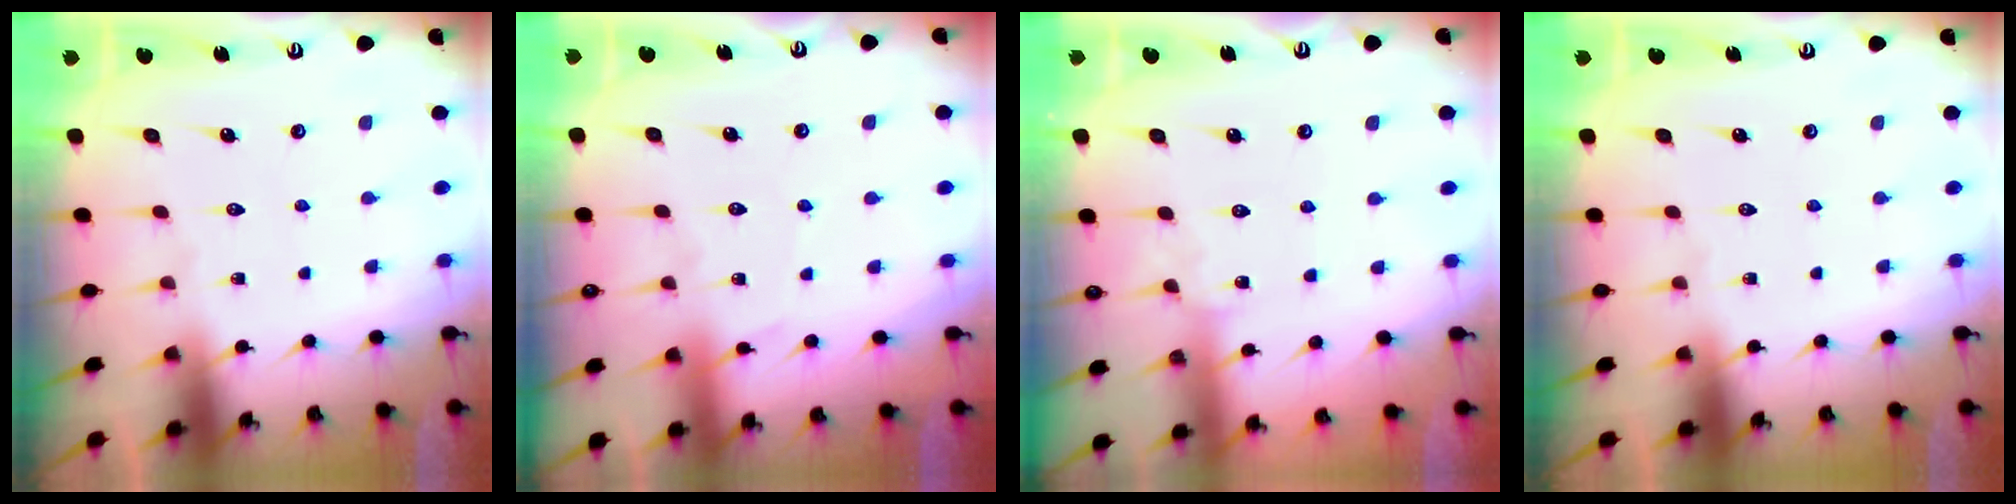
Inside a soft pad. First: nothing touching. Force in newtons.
{"total": 3.5, "press": 3.4, "slide": 0.5}
{"total": 2.0, "press": 2.0, "slide": 0.2}
{"total": 0.0}